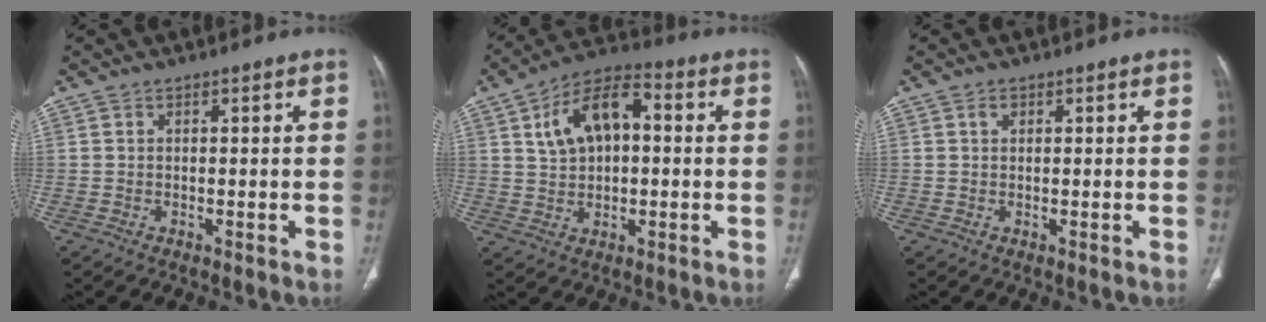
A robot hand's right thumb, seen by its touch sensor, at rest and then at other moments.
{"total": 12.4, "force": [2.6, 7.4, 9.6], "torque": [-0.151, 0.021, 0.036]}
{"total": 1.0, "force": [0.4, 0.7, 0.5], "torque": [-0.010, 0.003, 0.008]}